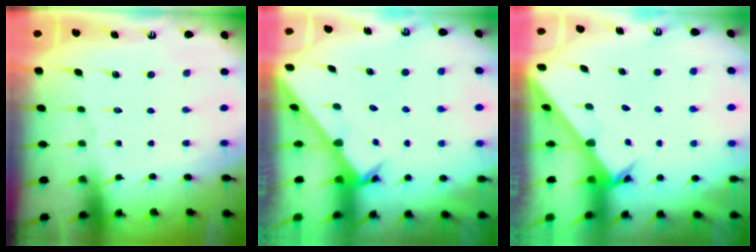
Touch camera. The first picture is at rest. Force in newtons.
{"total": 2.6, "press": 2.6, "slide": 0.2}
{"total": 2.4, "press": 2.4, "slide": 0.2}